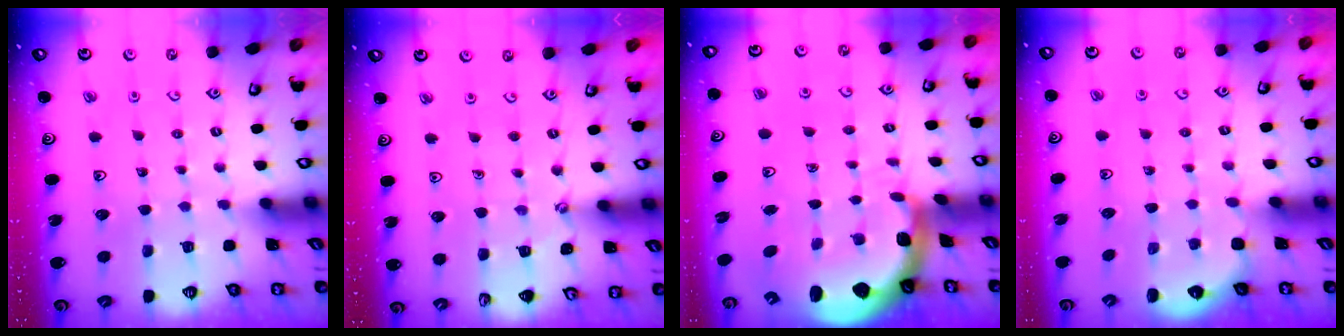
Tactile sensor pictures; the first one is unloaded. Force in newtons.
{"total": 2.7, "press": 2.7, "slide": 0.4}
{"total": 4.4, "press": 3.9, "slide": 2.1}
{"total": 3.0, "press": 2.6, "slide": 1.5}